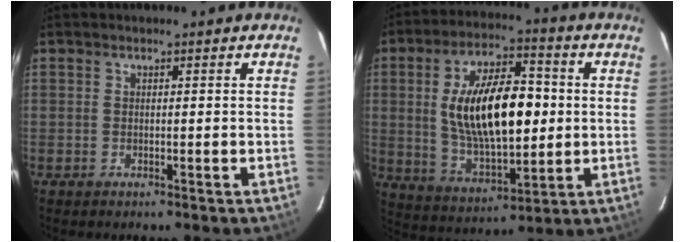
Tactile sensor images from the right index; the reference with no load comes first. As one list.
[{"total": 19.2, "force": [1.5, 8.7, 17.1], "torque": [-0.305, 0.012, 0.041]}]